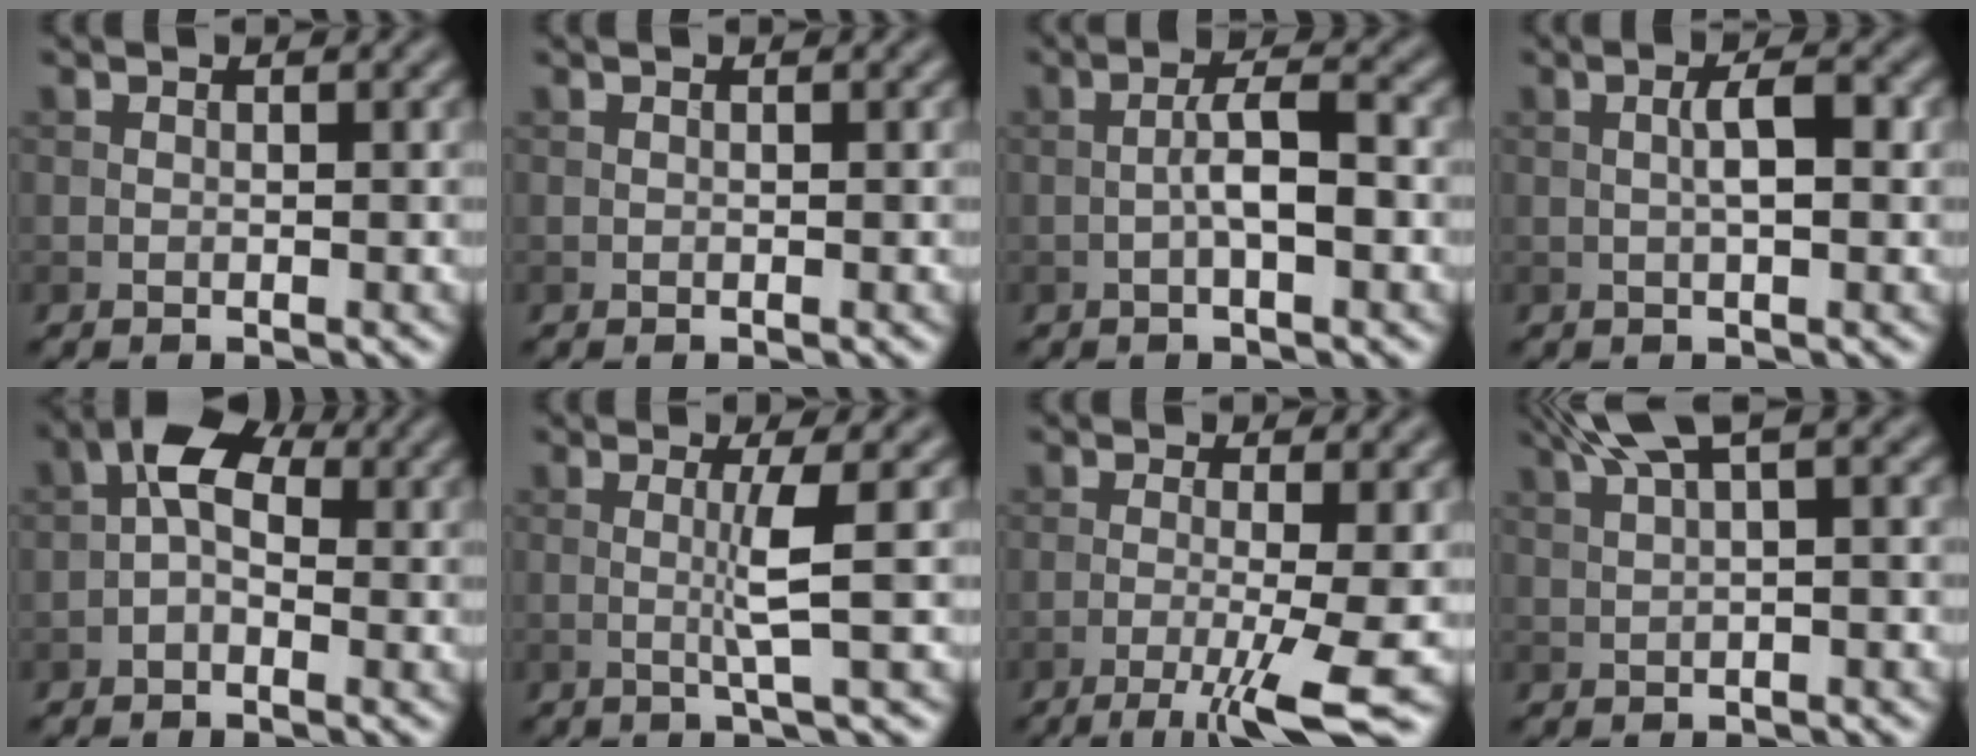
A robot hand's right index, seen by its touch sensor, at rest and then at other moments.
{"total": 0.0}
{"total": 3.5, "force": [-0.7, 0.9, 3.3], "torque": [-0.063, 0.007, -0.016]}
{"total": 2.8, "force": [0.2, 0.6, 2.7], "torque": [-0.048, 0.005, 0.001]}
{"total": 4.4, "force": [0.0, 2.6, 3.5], "torque": [-0.051, 0.021, -0.021]}
{"total": 3.1, "force": [0.2, 0.1, 3.1], "torque": [-0.062, -0.003, -0.002]}
{"total": 6.7, "force": [-2.5, 1.1, 6.1], "torque": [-0.094, -0.009, -0.046]}
{"total": 4.8, "force": [2.4, 1.0, 4.0], "torque": [-0.073, 0.018, 0.045]}